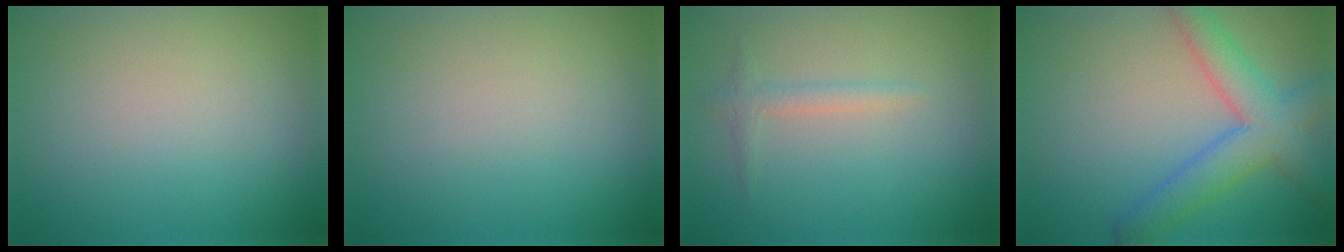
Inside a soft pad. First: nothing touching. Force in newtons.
{"total": 0.0}
{"total": 1.3, "press": 1.3, "slide": 0.0}
{"total": 5.7, "press": 5.7, "slide": 0.2}